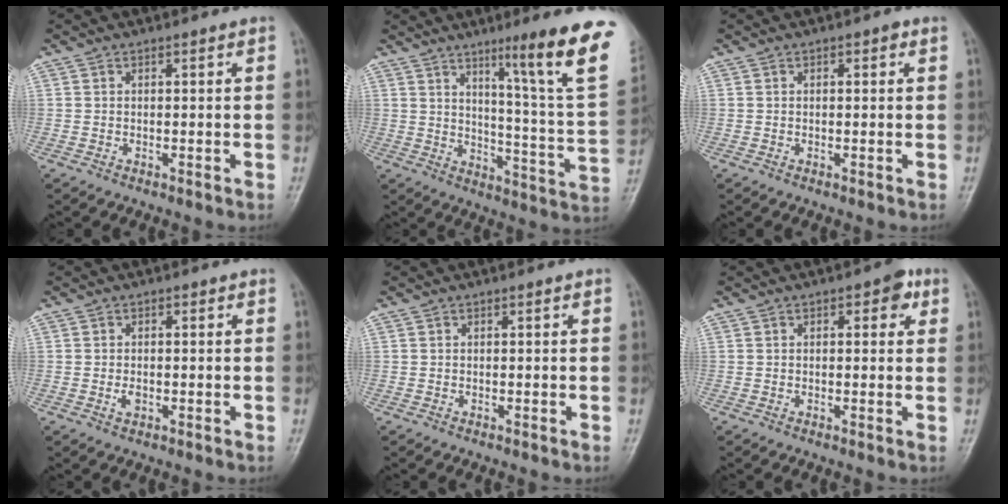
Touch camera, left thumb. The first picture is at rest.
{"total": 20.4, "force": [11.6, 0.4, 16.8], "torque": [-0.211, -0.068, 0.164]}
{"total": 1.1, "force": [0.4, 0.6, 0.9], "torque": [-0.009, 0.002, 0.003]}
{"total": 1.6, "force": [-0.4, 1.1, 1.1], "torque": [-0.015, 0.000, -0.007]}
{"total": 0.0}
{"total": 3.7, "force": [1.5, 1.9, 2.7], "torque": [-0.015, 0.001, 0.011]}